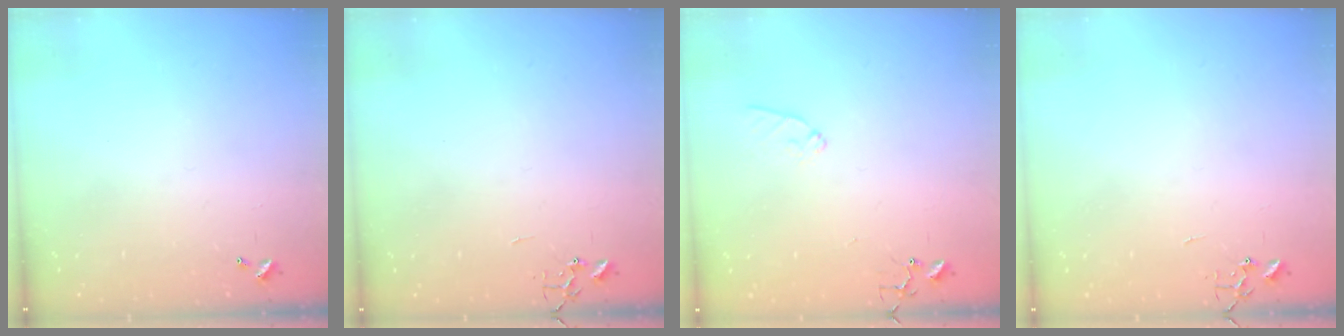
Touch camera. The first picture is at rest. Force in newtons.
{"total": 0.0}
{"total": 6.4, "press": 6.4, "slide": 0.6}
{"total": 0.0}